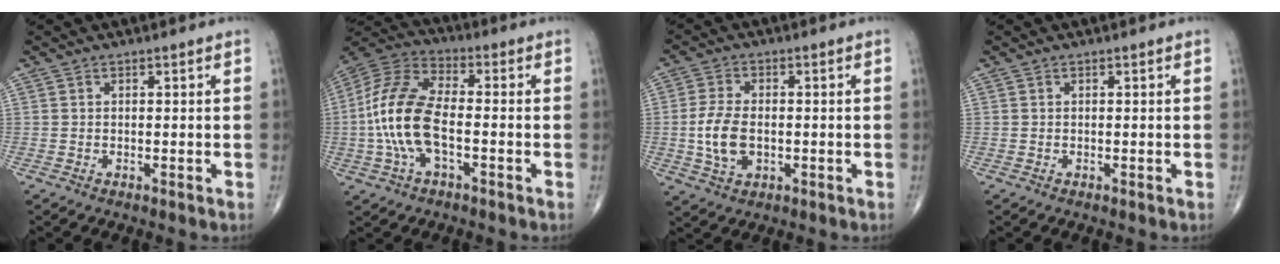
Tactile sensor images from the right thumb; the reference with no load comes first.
{"total": 14.8, "force": [-2.3, 7.2, 12.8], "torque": [-0.274, 0.036, -0.049]}
{"total": 7.3, "force": [-0.9, 4.5, 5.7], "torque": [-0.115, 0.005, -0.015]}
{"total": 0.0}